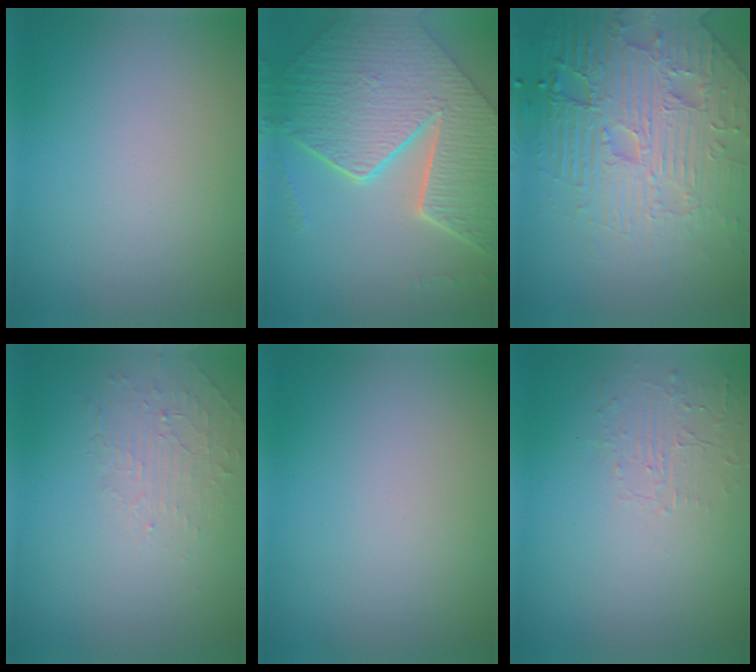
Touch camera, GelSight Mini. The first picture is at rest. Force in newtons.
{"total": 9.6, "press": 7.1, "slide": 6.5}
{"total": 7.9, "press": 6.1, "slide": 5.0}
{"total": 1.8, "press": 0.5, "slide": 1.7}
{"total": 0.0}
{"total": 1.5, "press": 0.1, "slide": 1.5}